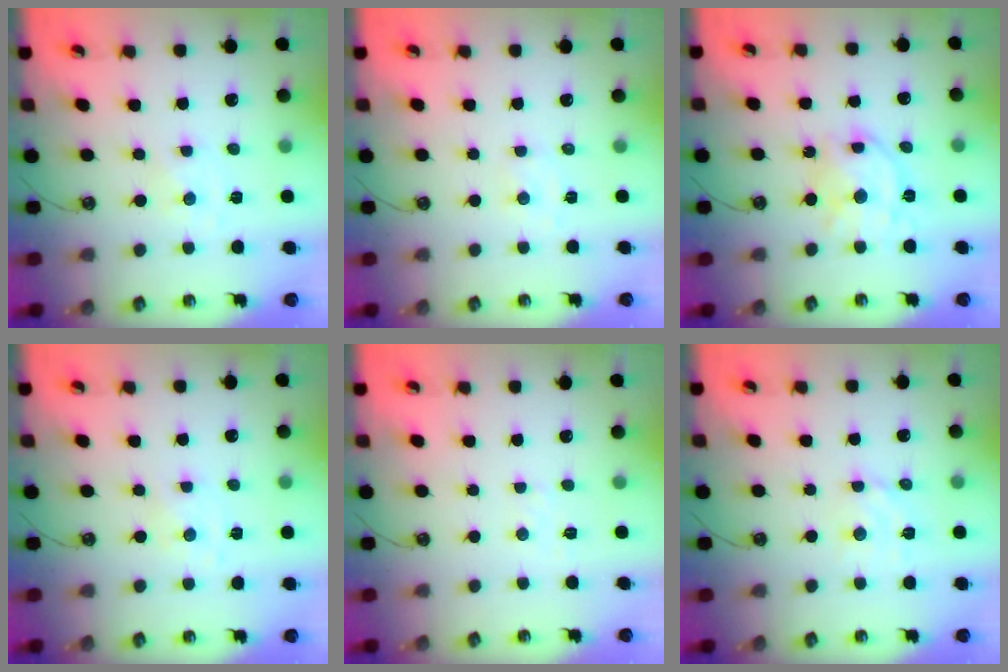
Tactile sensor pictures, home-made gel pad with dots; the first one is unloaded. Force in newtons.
{"total": 5.6, "press": 5.5, "slide": 0.4}
{"total": 14.0, "press": 14.0, "slide": 0.9}
{"total": 0.6, "press": 0.6, "slide": 0.2}
{"total": 2.5, "press": 2.5, "slide": 0.4}
{"total": 5.2, "press": 5.2, "slide": 0.3}